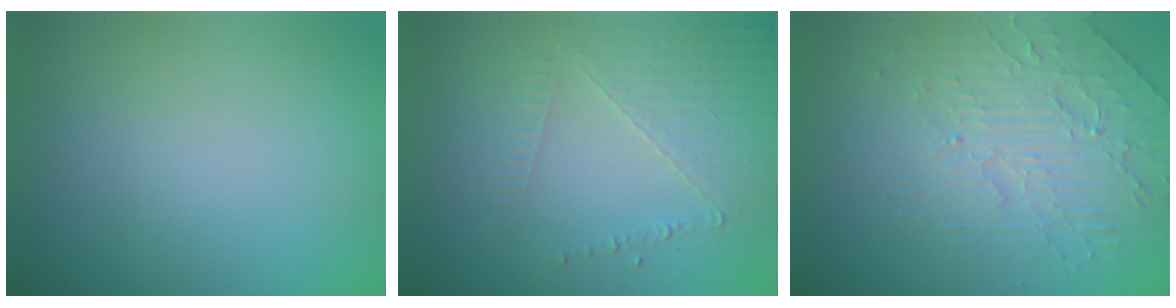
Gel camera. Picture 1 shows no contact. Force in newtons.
{"total": 5.0, "press": 2.9, "slide": 4.1}
{"total": 4.5, "press": 3.3, "slide": 3.1}